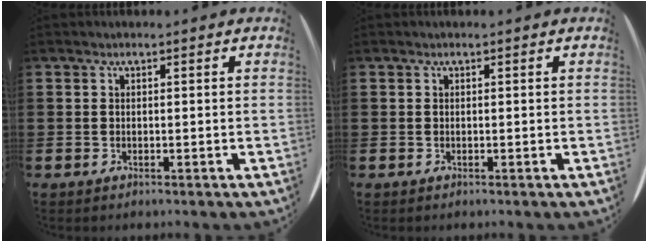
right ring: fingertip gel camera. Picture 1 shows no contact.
{"total": 0.0}